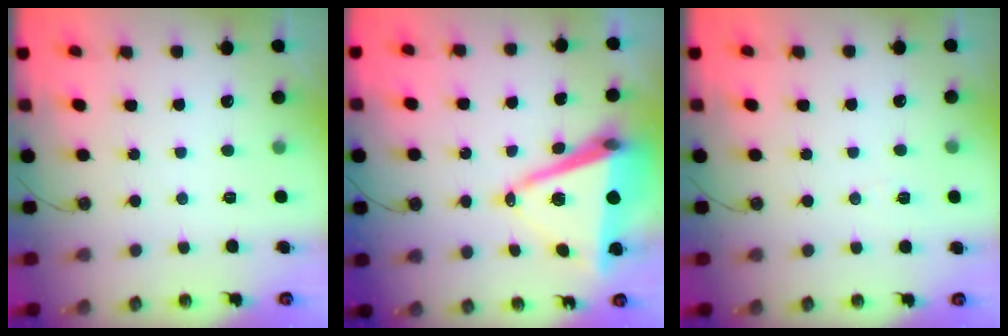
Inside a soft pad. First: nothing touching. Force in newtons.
{"total": 12.6, "press": 12.0, "slide": 4.0}
{"total": 3.7, "press": 3.3, "slide": 1.6}